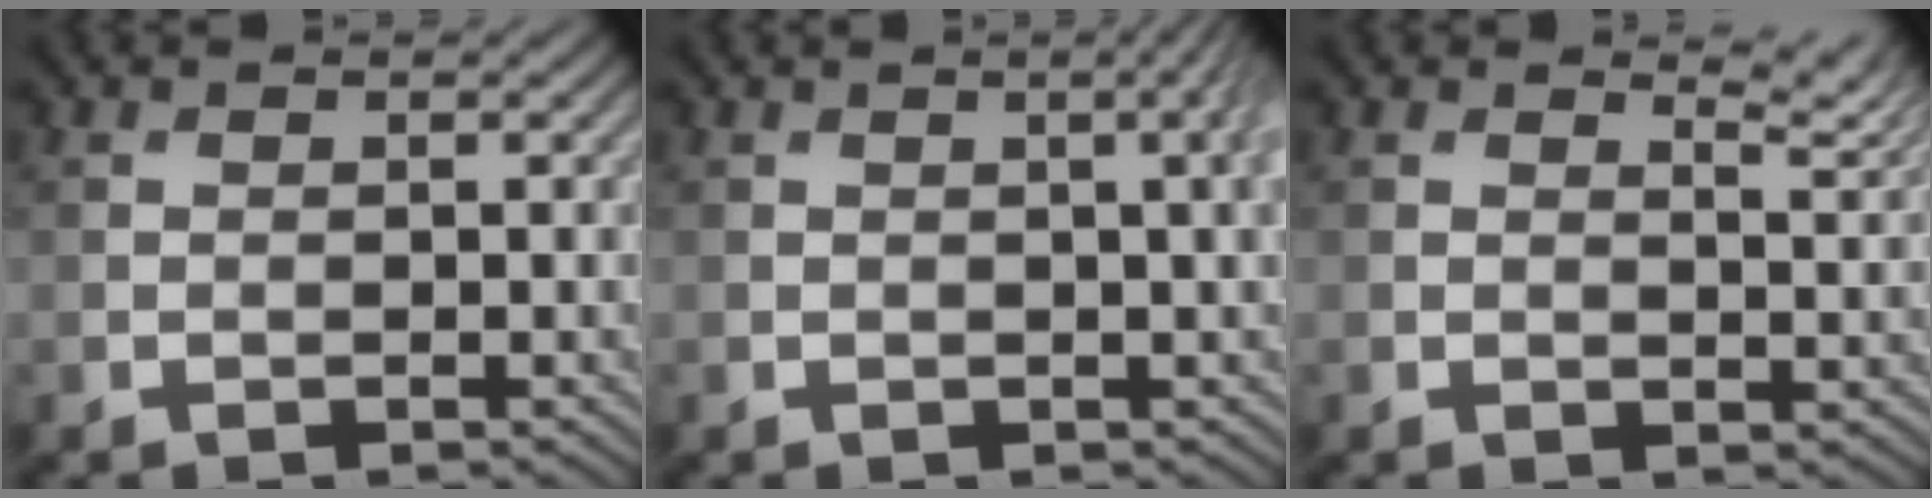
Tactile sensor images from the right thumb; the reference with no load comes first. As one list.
[{"total": 3.3, "force": [0.5, 0.8, 3.2], "torque": [-0.035, 0.014, 0.005]}, {"total": 2.8, "force": [2.1, 0.7, 1.7], "torque": [-0.024, -0.008, 0.036]}]